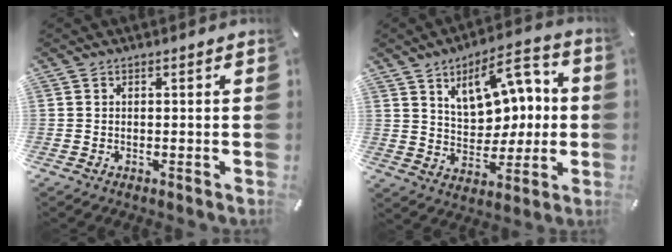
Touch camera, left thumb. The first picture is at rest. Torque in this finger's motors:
{"motor_torque": [0.95, 1.59, 0.84, 0.42, 0.43]}